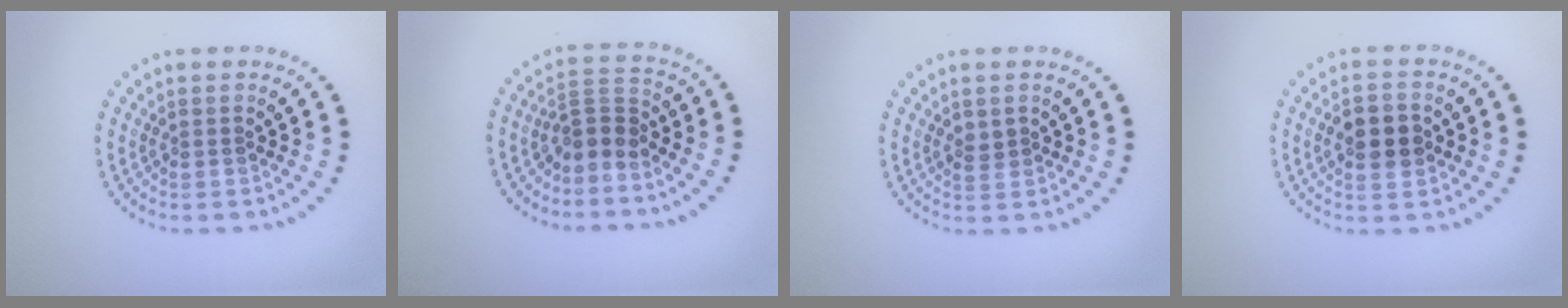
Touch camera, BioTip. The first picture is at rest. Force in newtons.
{"total": 2.5, "press": 1.9, "slide": 1.6}
{"total": 1.2, "press": 1.0, "slide": 0.5}
{"total": 3.8, "press": 3.8, "slide": 0.1}